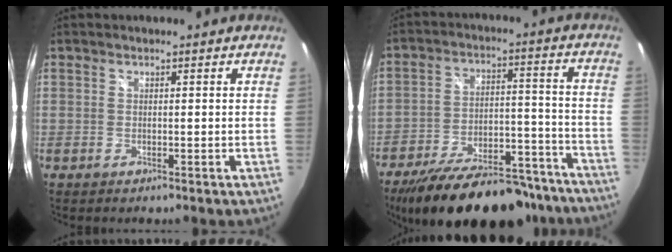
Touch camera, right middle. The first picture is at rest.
{"total": 26.9, "force": [-21.8, 9.8, 12.4], "torque": [-0.220, 0.002, -0.292]}